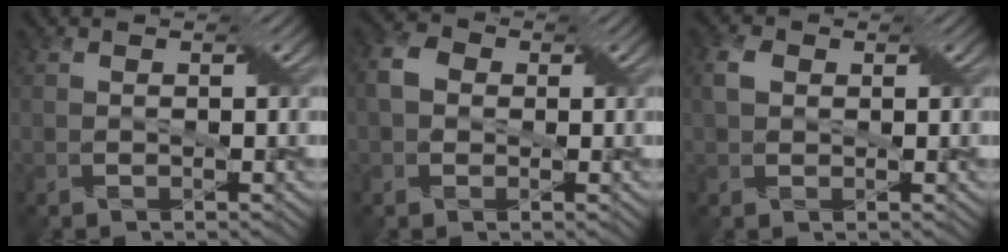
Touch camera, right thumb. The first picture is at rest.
{"total": 3.4, "force": [0.2, 2.8, 1.8], "torque": [-0.046, 0.008, -0.006]}
{"total": 2.4, "force": [0.6, 1.8, 1.4], "torque": [-0.036, 0.007, 0.007]}